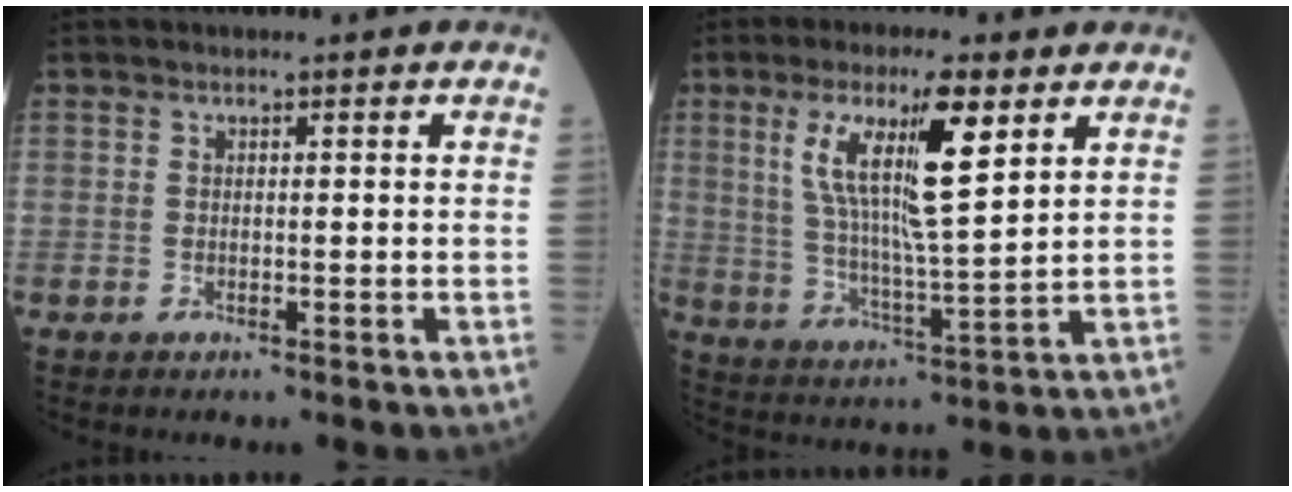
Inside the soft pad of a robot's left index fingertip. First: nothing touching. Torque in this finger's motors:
{"motor_torque": [0.46, -0.56, 1.05, 0.21]}